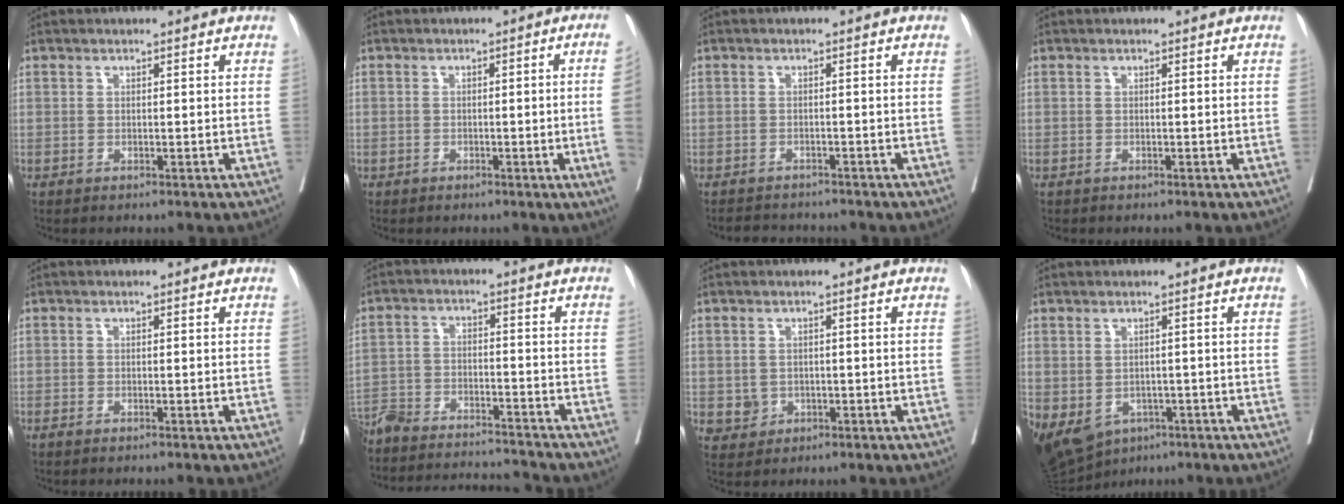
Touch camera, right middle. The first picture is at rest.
{"total": 4.9, "force": [-1.0, -0.8, 4.7], "torque": [-0.054, 0.000, -0.014]}
{"total": 3.7, "force": [-3.5, 1.1, 0.1], "torque": [0.003, -0.007, -0.056]}
{"total": 0.0}
{"total": 0.7, "force": [-0.7, 0.2, 0.3], "torque": [-0.011, -0.002, -0.012]}
{"total": 18.6, "force": [-17.7, 1.6, 5.4], "torque": [-0.114, -0.011, -0.266]}
{"total": 2.7, "force": [-0.4, 2.6, 0.6], "torque": [-0.004, 0.003, 0.002]}
{"total": 15.7, "force": [-7.4, 11.9, 7.0], "torque": [-0.204, -0.014, -0.094]}